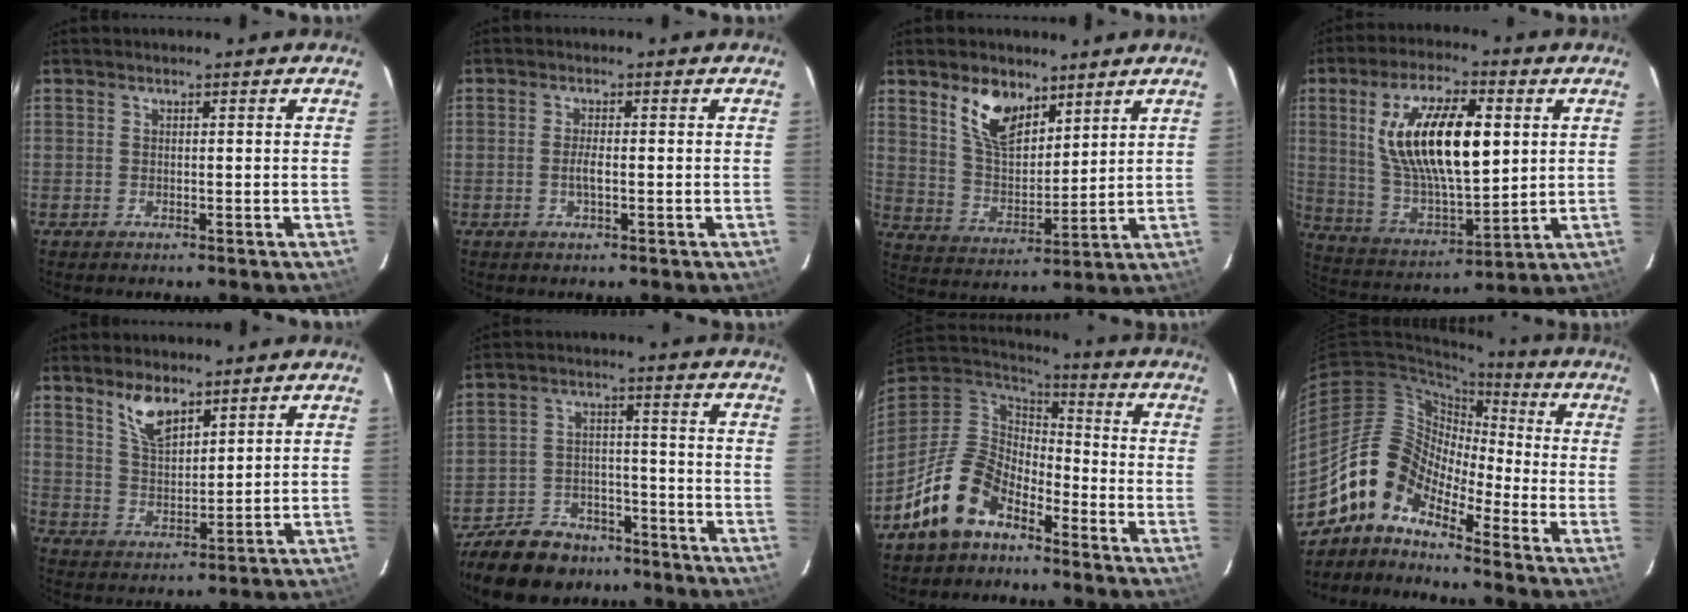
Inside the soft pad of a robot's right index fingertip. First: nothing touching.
{"total": 2.1, "force": [-0.6, 0.4, 2.0], "torque": [-0.039, -0.002, -0.010]}
{"total": 10.6, "force": [6.6, 5.4, 6.2], "torque": [-0.111, 0.008, 0.132]}
{"total": 19.7, "force": [4.6, 7.9, 17.5], "torque": [-0.328, 0.006, 0.097]}
{"total": 7.0, "force": [4.7, 2.9, 4.2], "torque": [-0.074, 0.003, 0.096]}
{"total": 16.0, "force": [-12.7, 8.4, 5.0], "torque": [-0.138, 0.026, -0.185]}
{"total": 13.8, "force": [-8.7, 7.9, 7.3], "torque": [-0.168, 0.012, -0.159]}
{"total": 11.0, "force": [-8.4, 5.0, 5.0], "torque": [-0.083, 0.024, -0.182]}